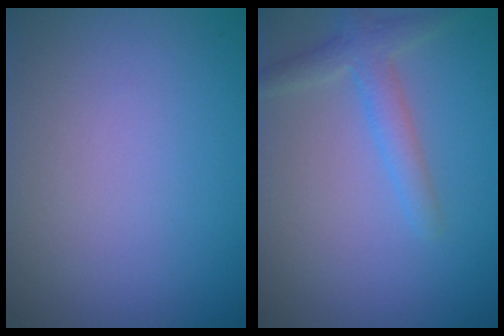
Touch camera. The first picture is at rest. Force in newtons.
{"total": 2.5, "press": 2.5, "slide": 0.1}